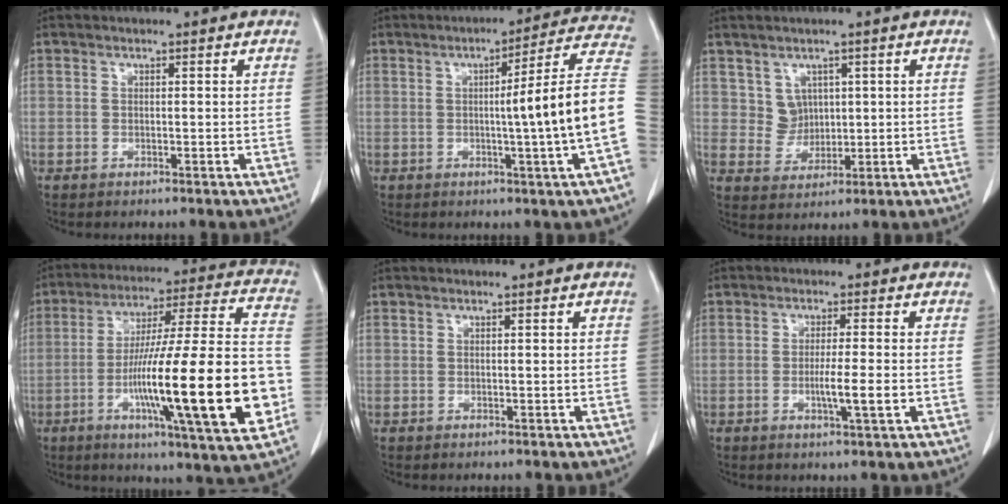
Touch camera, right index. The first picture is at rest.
{"total": 14.1, "force": [-1.4, -2.4, 13.8], "torque": [-0.170, 0.009, -0.027]}
{"total": 3.5, "force": [1.3, 3.2, 0.6], "torque": [-0.011, 0.003, 0.029]}
{"total": 26.0, "force": [-6.7, 1.3, 25.1], "torque": [-0.378, -0.011, -0.111]}
{"total": 0.0}
{"total": 4.4, "force": [-1.1, -0.3, 4.3], "torque": [-0.073, -0.007, -0.018]}